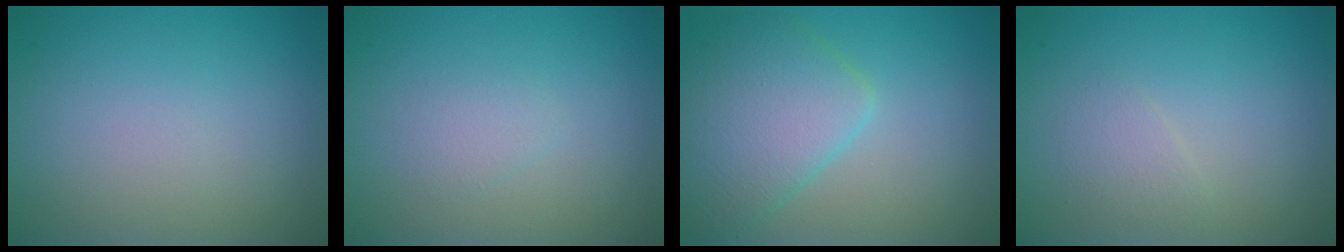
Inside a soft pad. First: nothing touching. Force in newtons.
{"total": 1.1, "press": 1.1, "slide": 0.1}
{"total": 5.6, "press": 5.6, "slide": 0.3}
{"total": 1.3, "press": 1.3, "slide": 0.0}